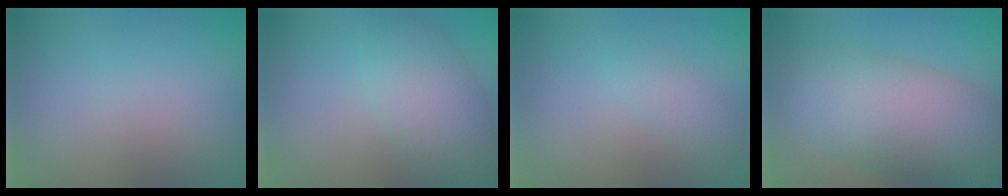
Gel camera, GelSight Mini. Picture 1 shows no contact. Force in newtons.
{"total": 5.2, "press": 5.2, "slide": 0.2}
{"total": 1.5, "press": 1.5, "slide": 0.1}
{"total": 9.4, "press": 9.4, "slide": 0.4}